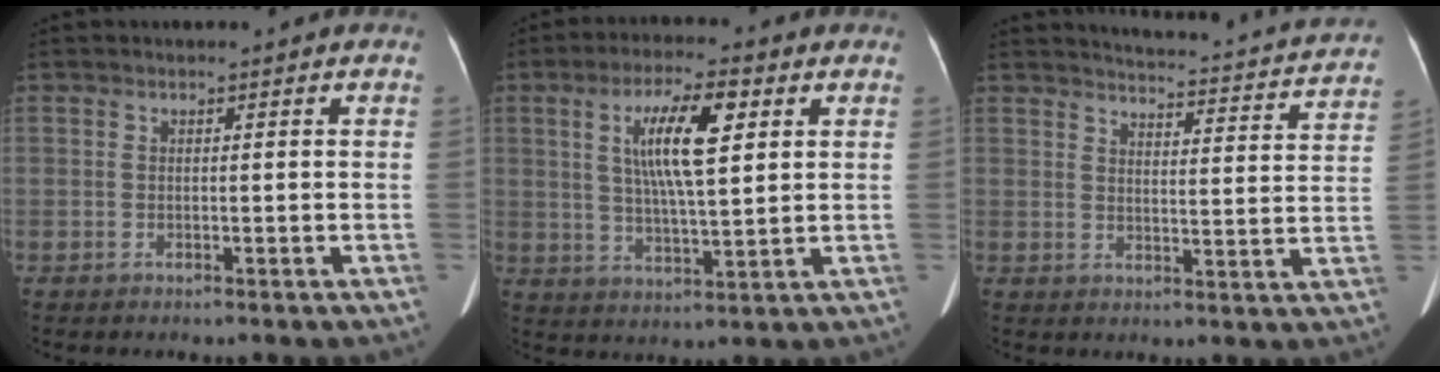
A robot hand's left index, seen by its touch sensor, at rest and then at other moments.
{"total": 9.9, "force": [2.8, 1.7, 9.4], "torque": [-0.168, 0.001, 0.054]}
{"total": 18.7, "force": [17.9, 1.5, 4.9], "torque": [-0.062, -0.067, 0.200]}